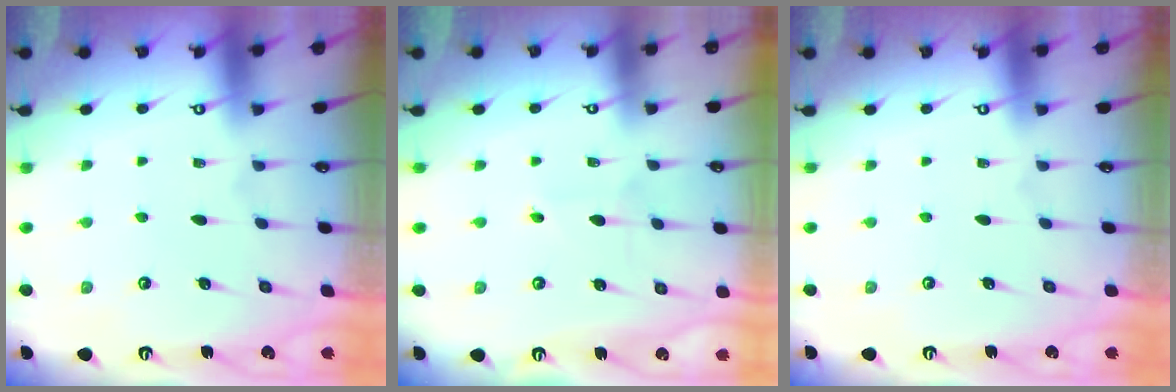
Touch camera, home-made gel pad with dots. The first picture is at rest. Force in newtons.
{"total": 2.0, "press": 2.0, "slide": 0.2}
{"total": 0.0}